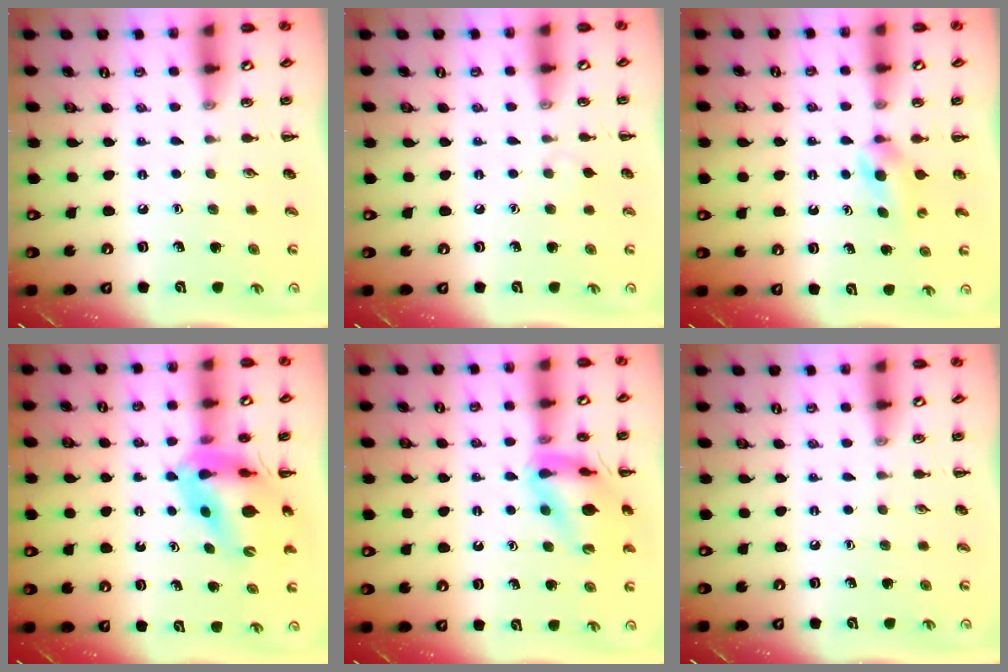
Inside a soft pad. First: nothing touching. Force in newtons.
{"total": 2.6, "press": 2.4, "slide": 1.1}
{"total": 3.7, "press": 3.5, "slide": 1.4}
{"total": 12.0, "press": 11.4, "slide": 3.6}
{"total": 13.2, "press": 13.1, "slide": 1.7}
{"total": 0.0}